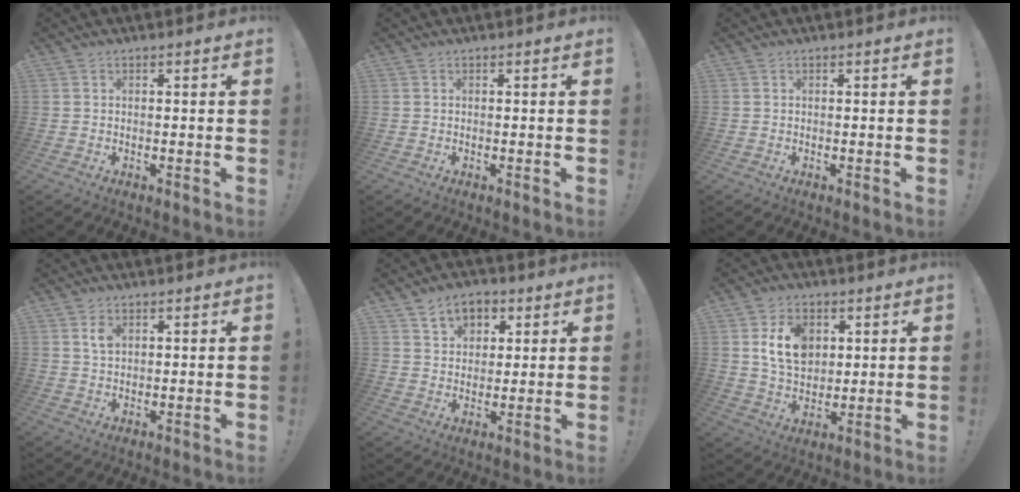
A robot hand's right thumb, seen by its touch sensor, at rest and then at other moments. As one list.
[{"total": 0.0}, {"total": 0.0}, {"total": 3.1, "force": [1.5, 1.7, 2.1], "torque": [-0.027, -0.005, 0.024]}, {"total": 7.9, "force": [4.3, 5.8, 3.3], "torque": [-0.042, -0.021, 0.081]}, {"total": 12.3, "force": [3.9, 9.0, 7.5], "torque": [-0.125, -0.004, 0.072]}]